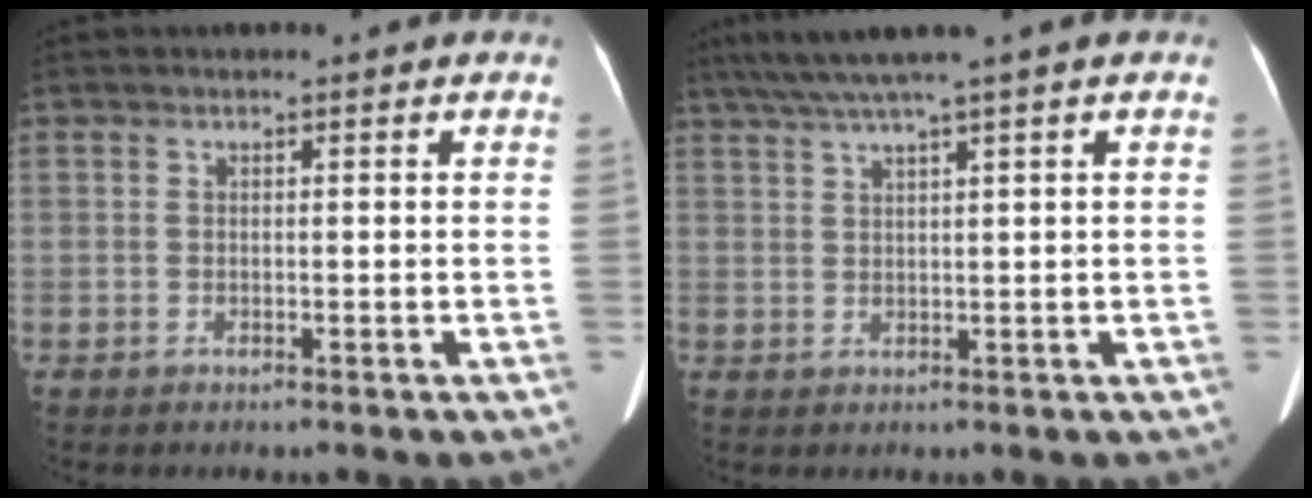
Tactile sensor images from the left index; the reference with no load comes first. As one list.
[{"total": 5.4, "force": [3.9, -1.2, 3.5], "torque": [-0.070, 0.021, 0.075]}]